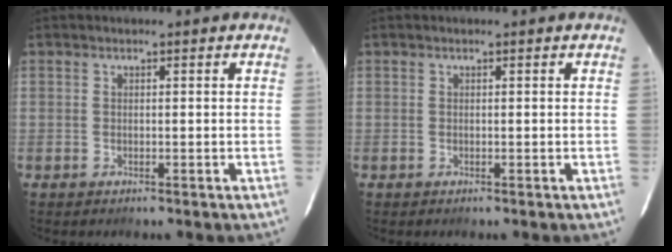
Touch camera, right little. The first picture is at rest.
{"total": 0.0}